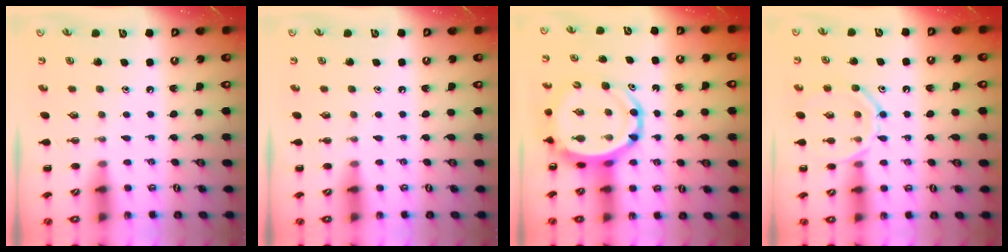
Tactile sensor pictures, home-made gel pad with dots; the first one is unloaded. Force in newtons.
{"total": 0.0}
{"total": 9.6, "press": 9.2, "slide": 2.9}
{"total": 12.6, "press": 12.5, "slide": 1.0}